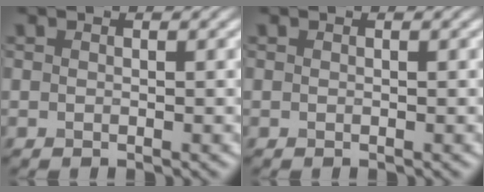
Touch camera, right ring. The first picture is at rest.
{"total": 0.0}